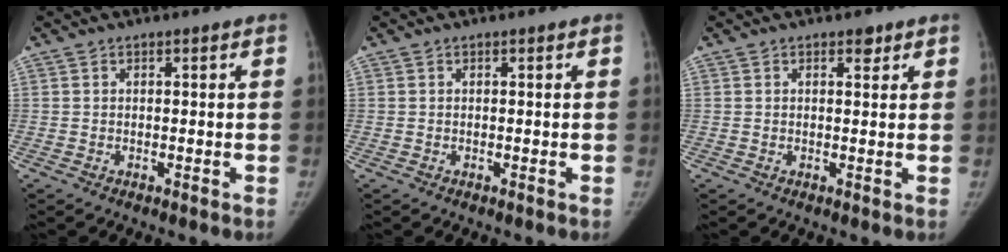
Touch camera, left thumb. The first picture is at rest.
{"total": 0.0}
{"total": 1.8, "force": [1.2, 1.0, 1.0], "torque": [-0.002, -0.005, 0.014]}